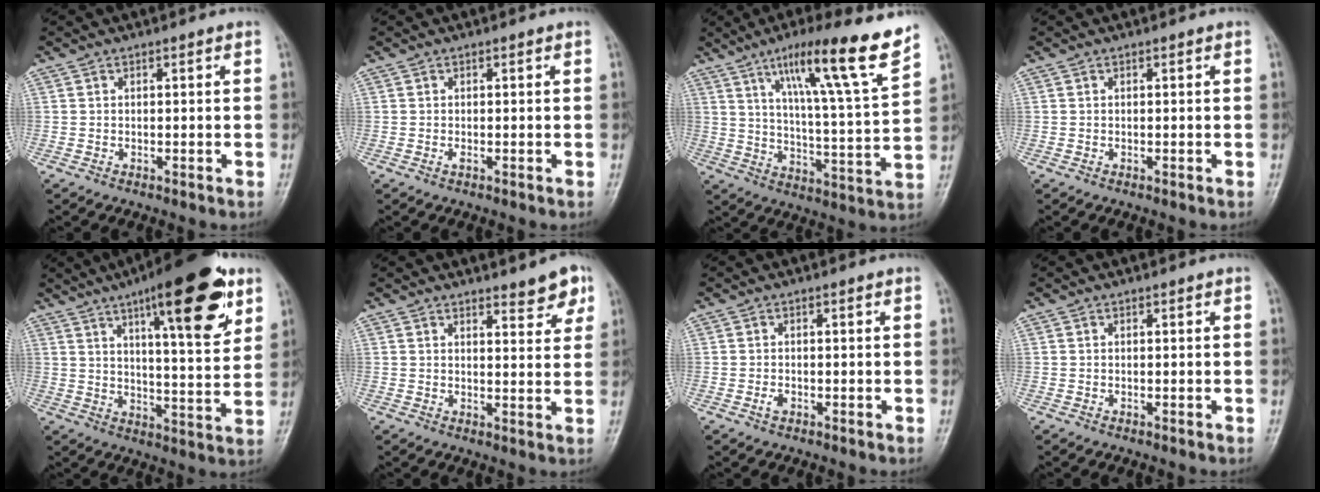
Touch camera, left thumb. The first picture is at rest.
{"total": 0.6, "force": [-0.1, 0.1, 0.6], "torque": [-0.010, 0.000, 0.000]}
{"total": 18.1, "force": [11.5, 0.9, 13.9], "torque": [-0.202, -0.055, 0.178]}
{"total": 0.0}
{"total": 19.6, "force": [10.4, 5.2, 15.8], "torque": [-0.199, -0.039, 0.150]}
{"total": 5.2, "force": [3.7, 1.7, 3.2], "torque": [-0.020, -0.024, 0.046]}
{"total": 1.2, "force": [-0.5, 0.7, 0.8], "torque": [-0.016, 0.001, -0.011]}
{"total": 0.0}